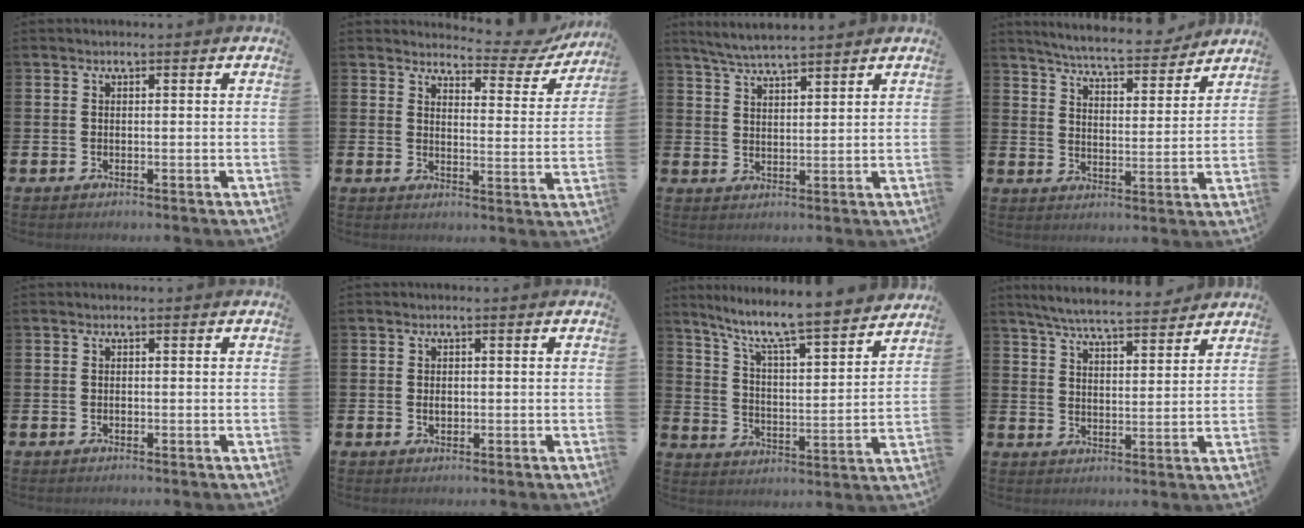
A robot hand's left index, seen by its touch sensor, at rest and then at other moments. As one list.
[{"total": 4.2, "force": [3.8, 1.4, 0.9], "torque": [-0.014, -0.035, 0.056]}, {"total": 4.7, "force": [4.5, 0.1, 1.2], "torque": [-0.039, -0.014, 0.081]}, {"total": 6.4, "force": [6.1, 0.5, 1.7], "torque": [-0.049, -0.044, 0.103]}, {"total": 0.0}, {"total": 1.2, "force": [0.0, 0.8, 0.9], "torque": [-0.008, 0.002, -0.004]}, {"total": 8.4, "force": [7.8, 0.4, 3.3], "torque": [-0.094, -0.064, 0.127]}, {"total": 6.4, "force": [6.1, 0.4, 1.8], "torque": [-0.047, -0.034, 0.106]}]